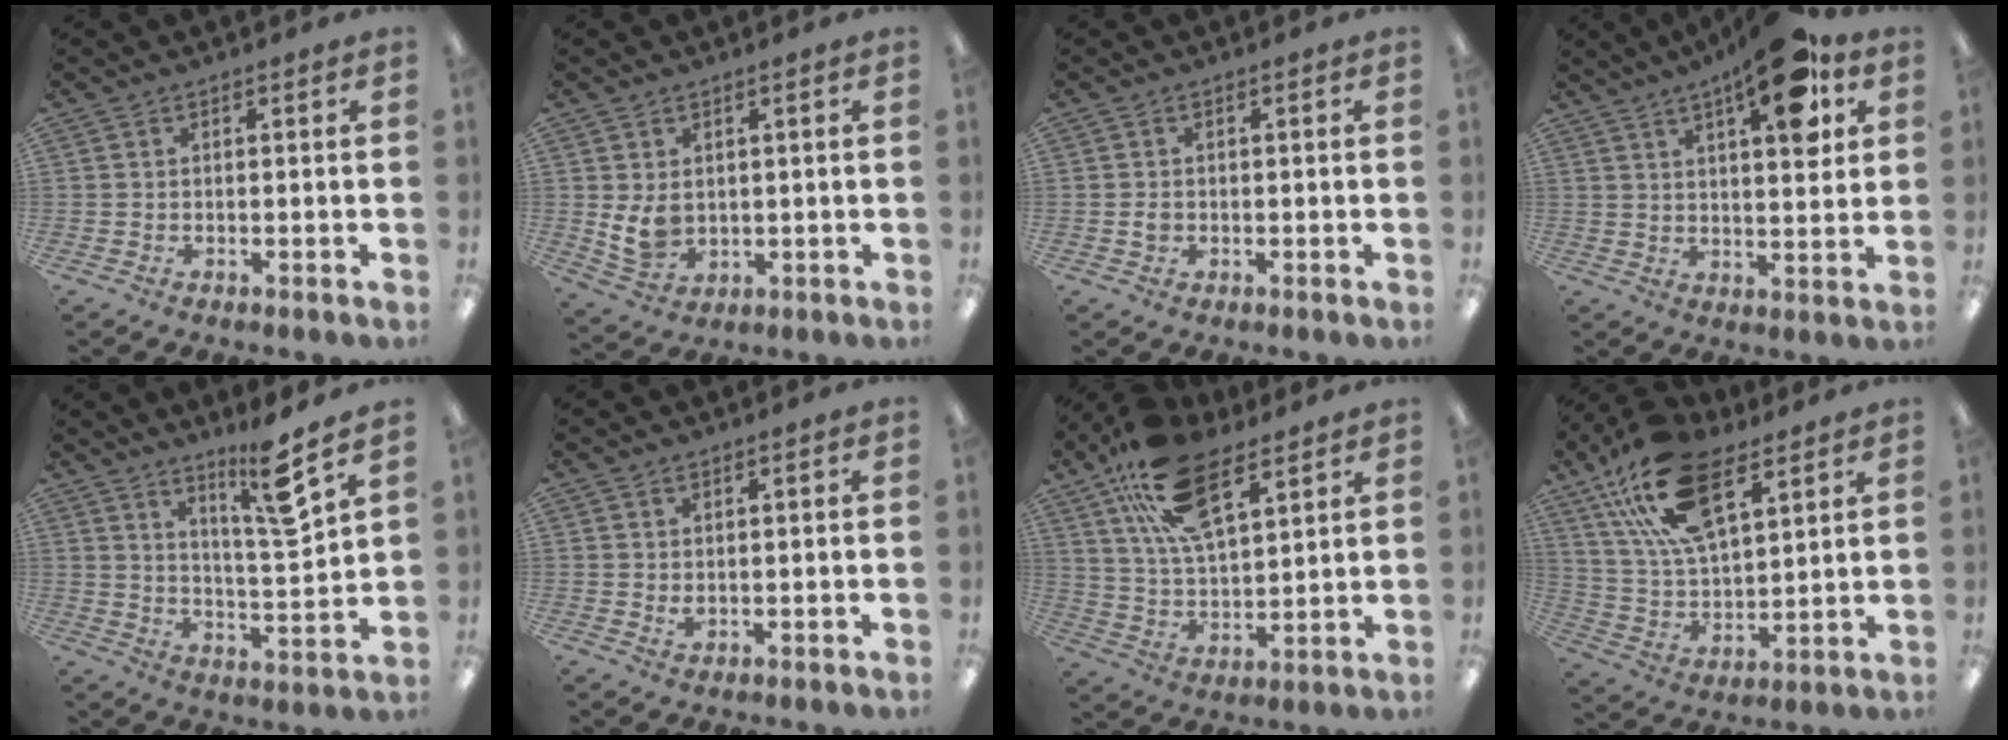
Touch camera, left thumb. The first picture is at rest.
{"total": 5.9, "force": [1.2, 4.4, 3.8], "torque": [-0.077, -0.010, 0.022]}
{"total": 1.4, "force": [-0.2, 1.1, 1.0], "torque": [-0.019, 0.004, -0.005]}
{"total": 15.7, "force": [8.6, 5.2, 12.0], "torque": [-0.161, -0.044, 0.132]}
{"total": 11.8, "force": [8.4, 1.3, 8.3], "torque": [-0.135, -0.049, 0.133]}
{"total": 1.6, "force": [0.5, 0.8, 1.3], "torque": [-0.026, 0.000, 0.009]}
{"total": 19.5, "force": [11.4, 9.3, 12.9], "torque": [-0.231, -0.033, 0.201]}
{"total": 21.2, "force": [11.9, 10.7, 13.8], "torque": [-0.264, -0.034, 0.214]}